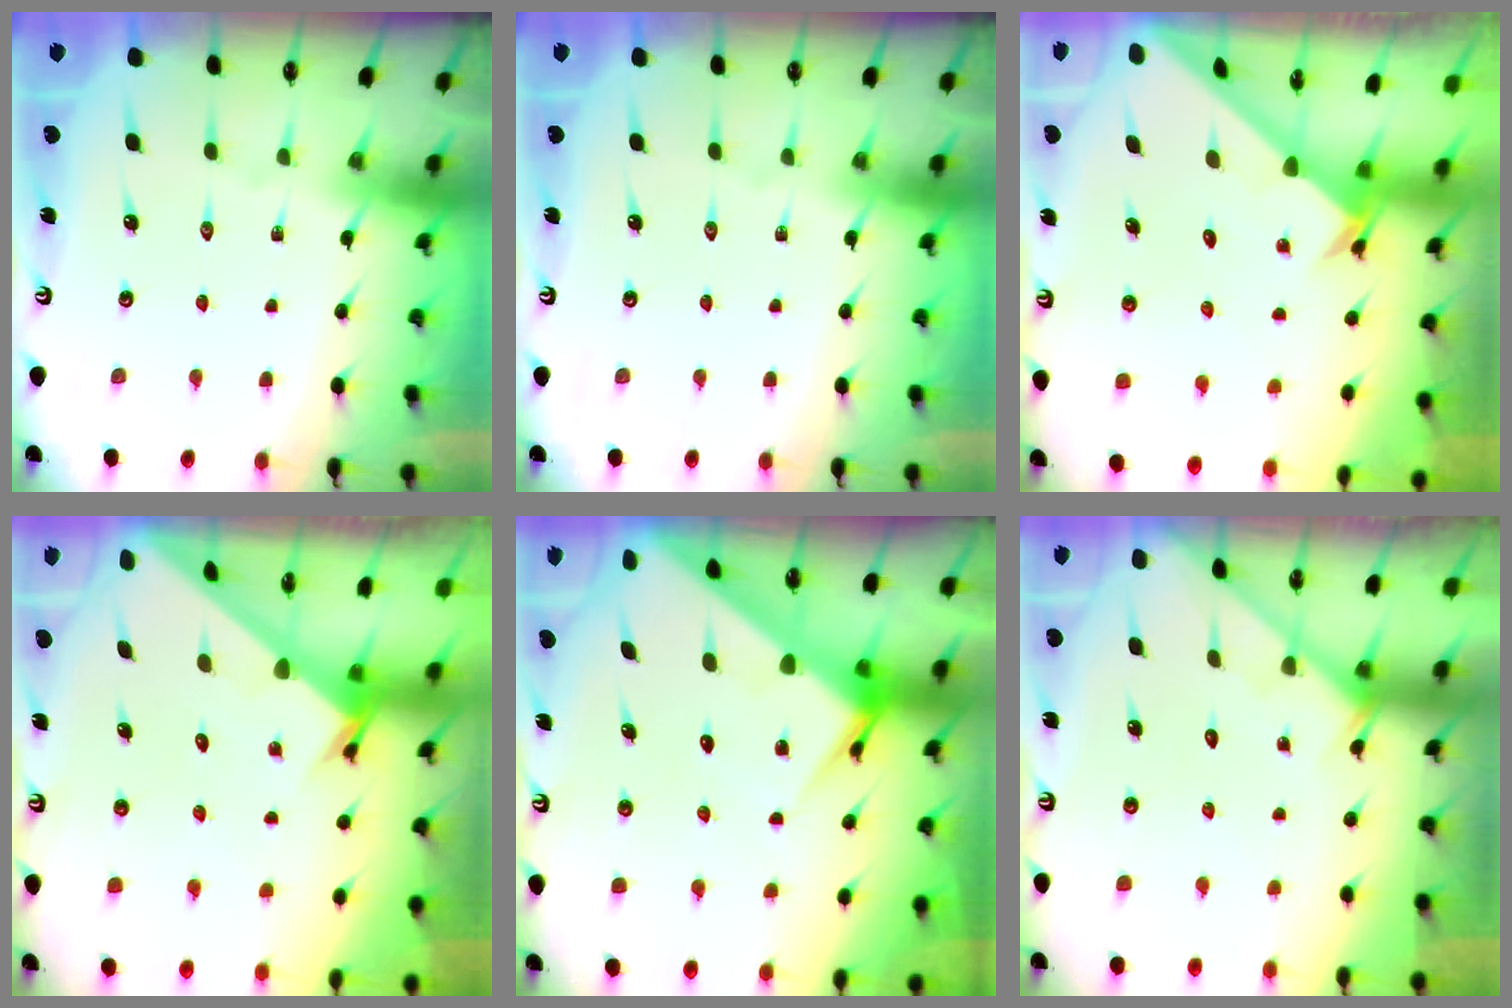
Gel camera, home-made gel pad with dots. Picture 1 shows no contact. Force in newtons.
{"total": 0.0}
{"total": 2.5, "press": 2.5, "slide": 0.2}
{"total": 2.9, "press": 2.9, "slide": 0.1}
{"total": 6.3, "press": 6.3, "slide": 0.5}
{"total": 4.8, "press": 4.8, "slide": 0.1}